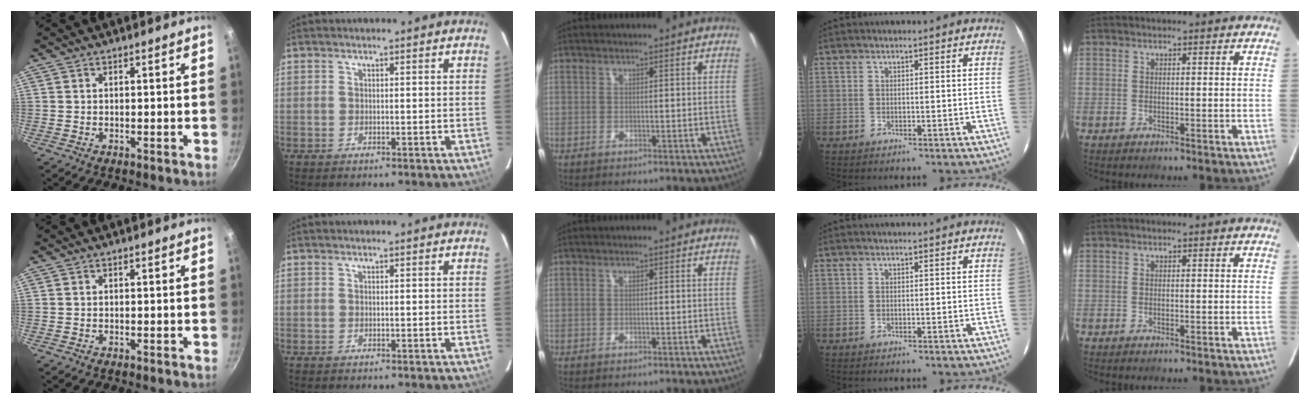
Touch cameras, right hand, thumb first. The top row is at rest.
{}